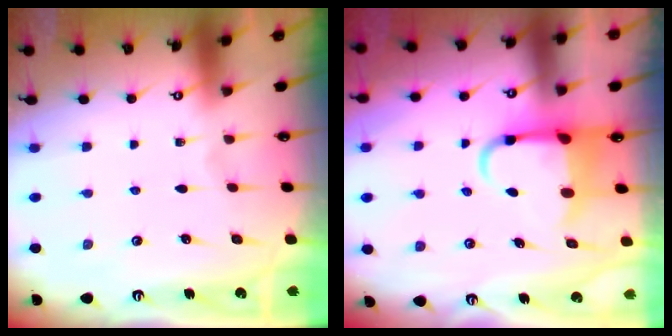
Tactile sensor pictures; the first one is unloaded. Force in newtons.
{"total": 6.3, "press": 6.2, "slide": 1.1}